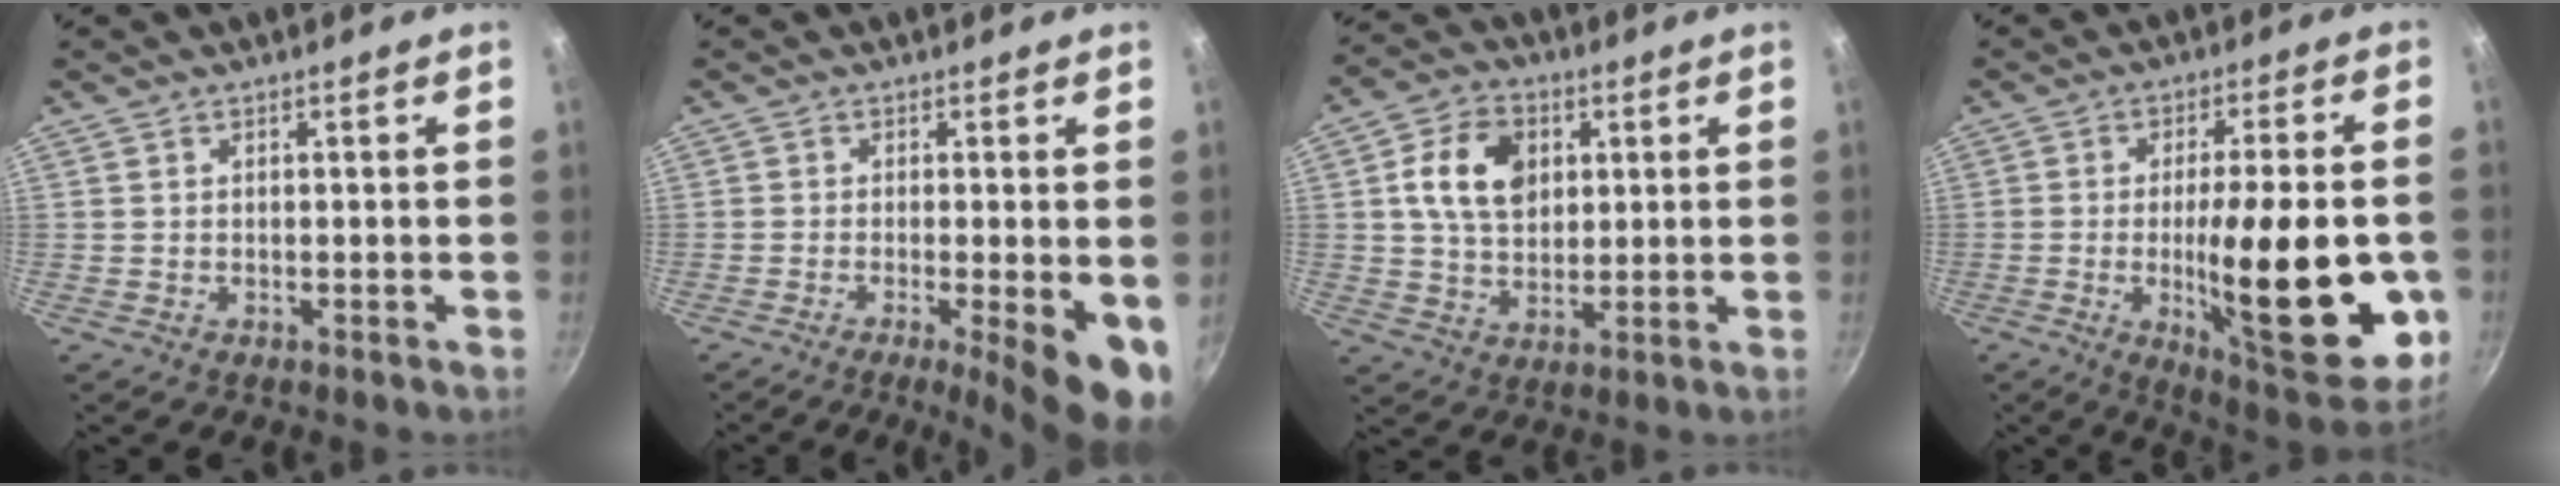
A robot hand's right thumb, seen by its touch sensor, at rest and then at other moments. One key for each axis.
{"total": 9.8, "fx": -2.8, "fy": 2.2, "fz": 9.1, "tx": -0.119, "ty": -0.006, "tz": -0.038}
{"total": 11.7, "fx": 2.9, "fy": 8.6, "fz": 7.5, "tx": -0.109, "ty": 0.002, "tz": 0.046}
{"total": 24.4, "fx": -4.5, "fy": 7.0, "fz": 23.0, "tx": -0.301, "ty": 0.000, "tz": -0.058}